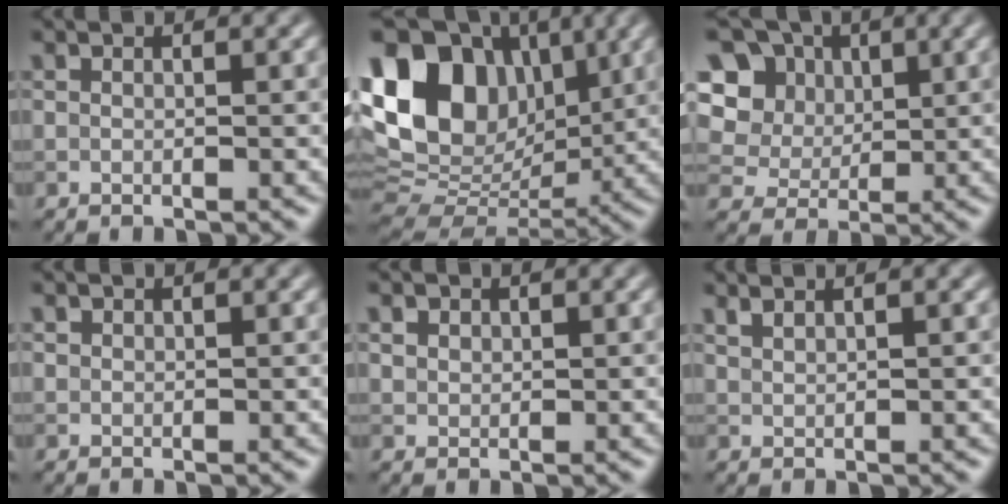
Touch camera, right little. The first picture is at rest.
{"total": 15.0, "force": [4.6, 10.8, 9.4], "torque": [-0.186, 0.029, 0.081]}
{"total": 12.6, "force": [5.1, 10.1, 5.6], "torque": [-0.132, 0.028, 0.085]}
{"total": 0.5, "force": [0.4, 0.4, 0.0], "torque": [0.003, -0.001, 0.009]}
{"total": 1.7, "force": [1.1, 1.2, 0.5], "torque": [-0.014, -0.001, 0.026]}
{"total": 1.4, "force": [1.2, 0.4, 0.6], "torque": [-0.007, -0.001, 0.020]}